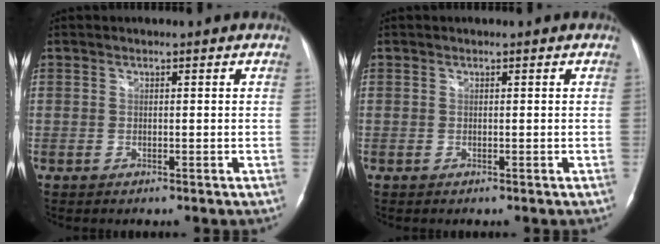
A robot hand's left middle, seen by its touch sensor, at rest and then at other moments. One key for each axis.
{"total": 0.0}